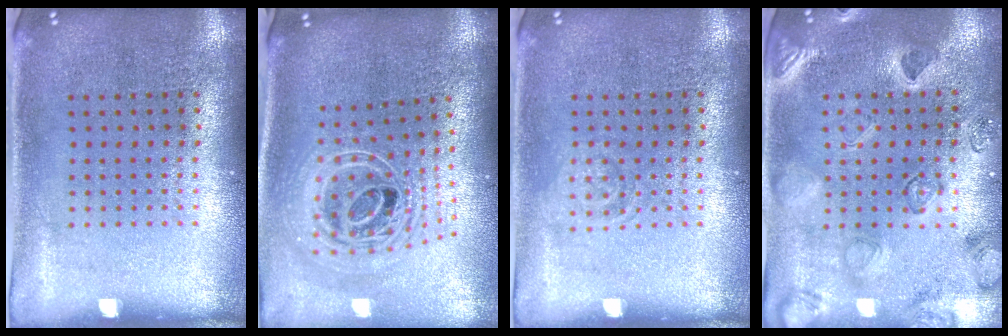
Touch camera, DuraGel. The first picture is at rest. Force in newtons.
{"total": 2.7, "press": 1.9, "slide": 1.9}
{"total": 1.0, "press": 1.0, "slide": 0.2}
{"total": 2.4, "press": 2.3, "slide": 0.7}